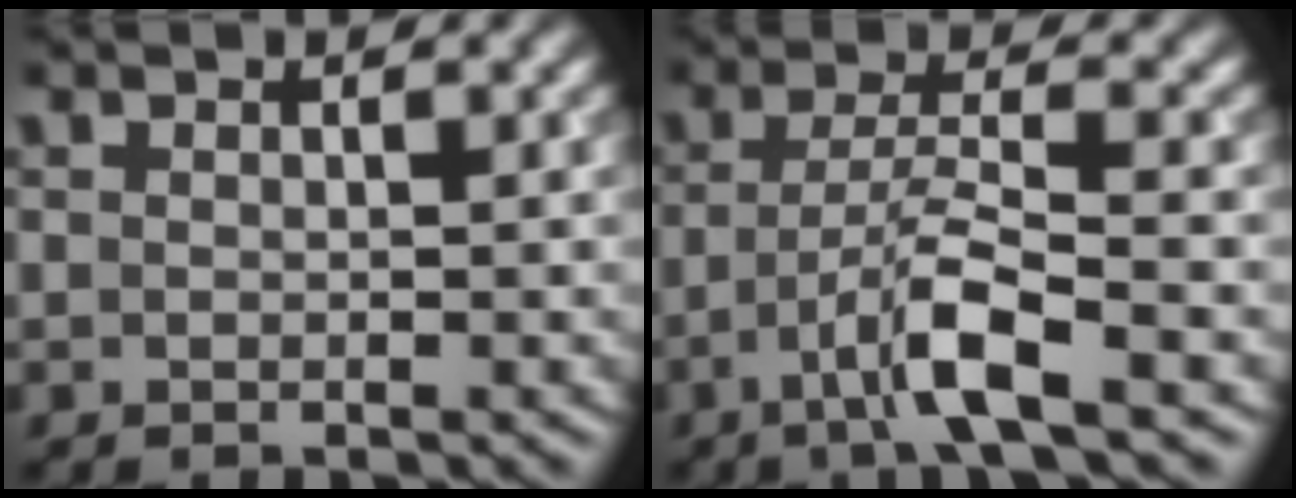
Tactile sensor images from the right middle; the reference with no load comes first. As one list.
[{"total": 4.8, "force": [-2.3, 0.6, 4.2], "torque": [-0.080, 0.007, -0.049]}]